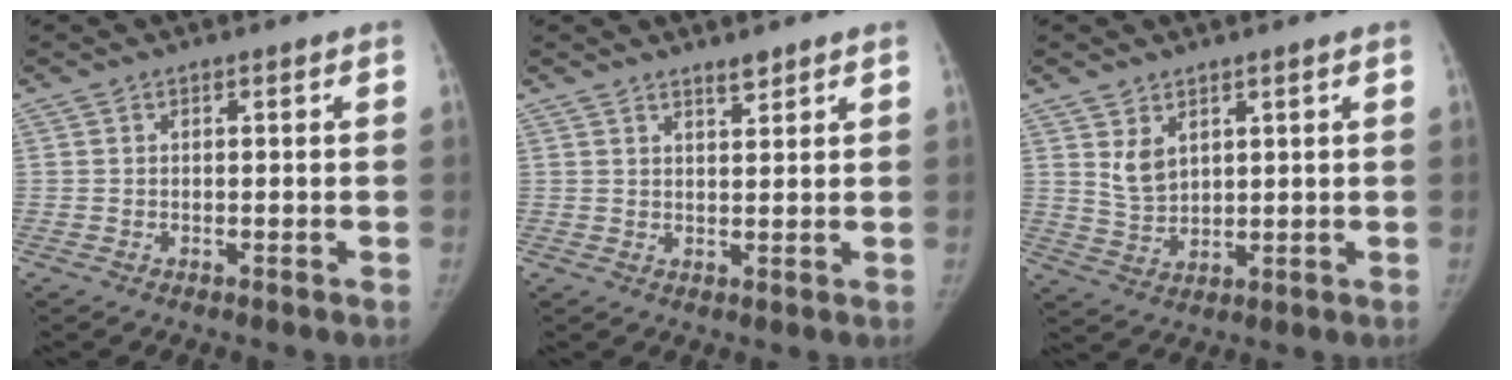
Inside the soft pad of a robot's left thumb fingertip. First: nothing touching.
{"total": 2.1, "force": [1.9, 0.5, 0.8], "torque": [-0.003, -0.016, 0.032]}
{"total": 4.6, "force": [2.3, 2.9, 2.8], "torque": [-0.036, -0.018, 0.054]}